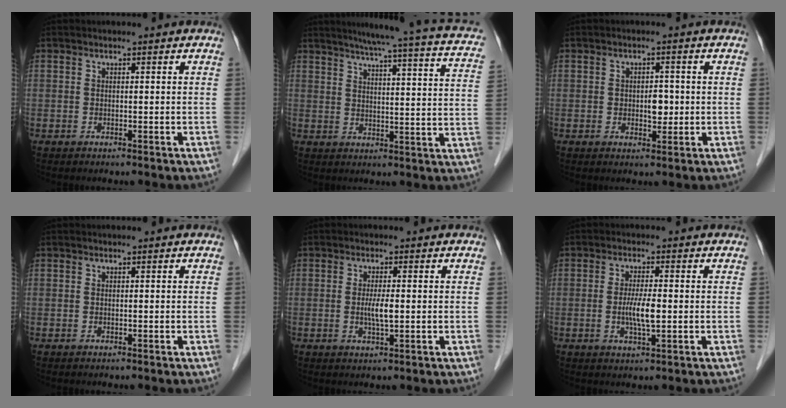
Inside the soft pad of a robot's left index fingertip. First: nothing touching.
{"total": 20.4, "force": [16.4, 1.1, 12.1], "torque": [-0.168, -0.012, 0.183]}
{"total": 2.7, "force": [-0.2, 1.7, 2.1], "torque": [-0.030, 0.002, 0.000]}
{"total": 0.0}
{"total": 2.9, "force": [-0.2, 0.4, 2.8], "torque": [-0.057, -0.004, -0.002]}
{"total": 4.2, "force": [-0.5, 0.6, 4.1], "torque": [-0.084, -0.006, -0.009]}